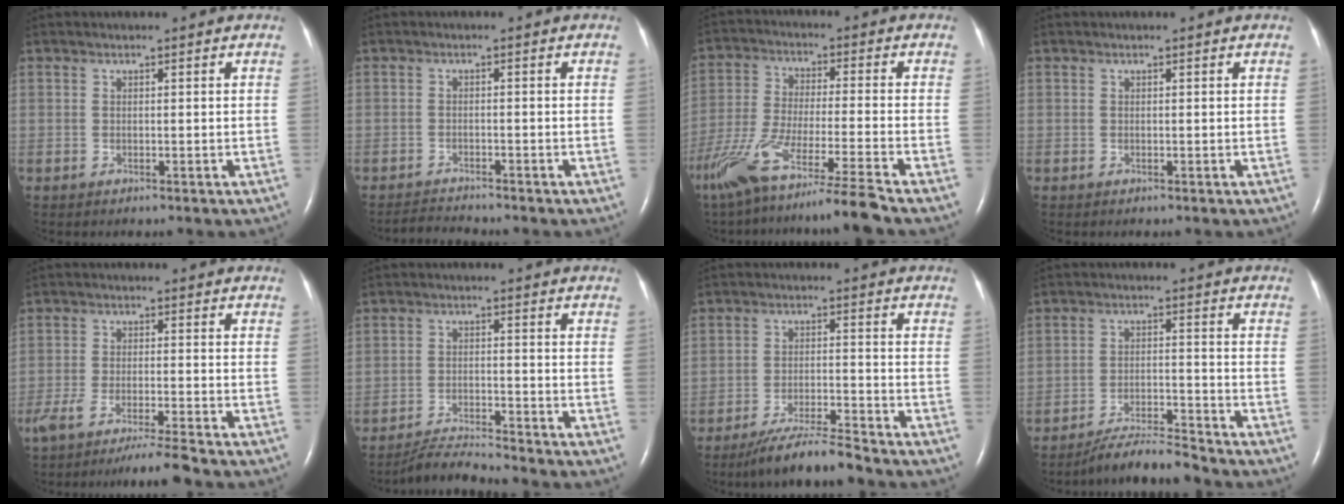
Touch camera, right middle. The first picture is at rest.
{"total": 2.4, "force": [-2.4, -0.5, -0.2], "torque": [-0.003, -0.018, -0.041]}
{"total": 16.1, "force": [-12.8, -1.8, 9.6], "torque": [-0.195, -0.052, -0.226]}
{"total": 0.0}
{"total": 8.0, "force": [-6.7, -1.0, 4.1], "torque": [-0.062, -0.021, -0.113]}
{"total": 4.9, "force": [-4.6, -1.5, 0.1], "torque": [-0.018, -0.019, -0.084]}
{"total": 6.8, "force": [-5.9, -0.8, 3.1], "torque": [-0.060, -0.024, -0.109]}
{"total": 6.2, "force": [-6.0, -0.9, 1.3], "torque": [-0.027, -0.014, -0.108]}